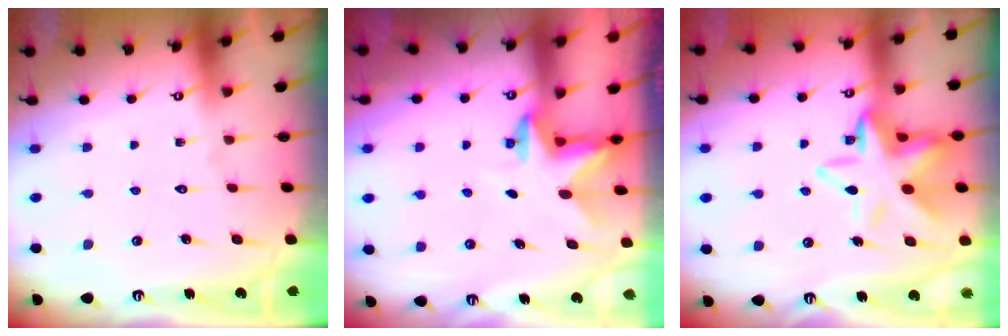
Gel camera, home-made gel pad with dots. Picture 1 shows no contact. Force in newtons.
{"total": 2.4, "press": 2.4, "slide": 0.4}
{"total": 13.4, "press": 13.2, "slide": 2.6}